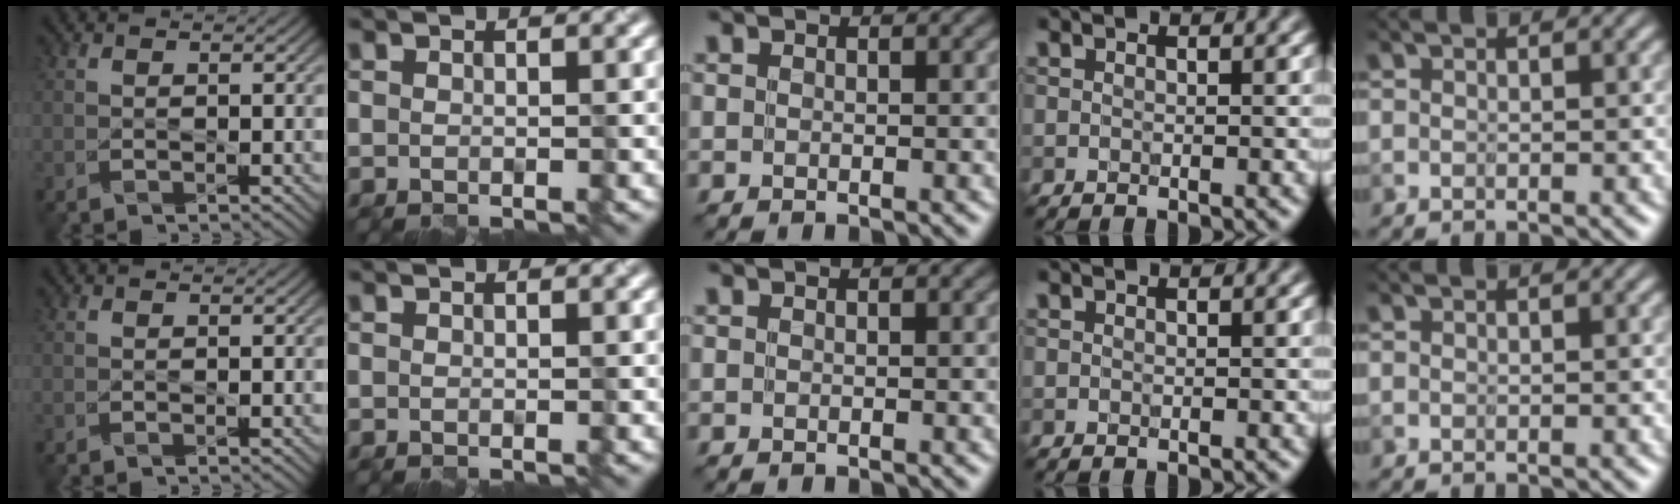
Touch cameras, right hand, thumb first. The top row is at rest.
{}